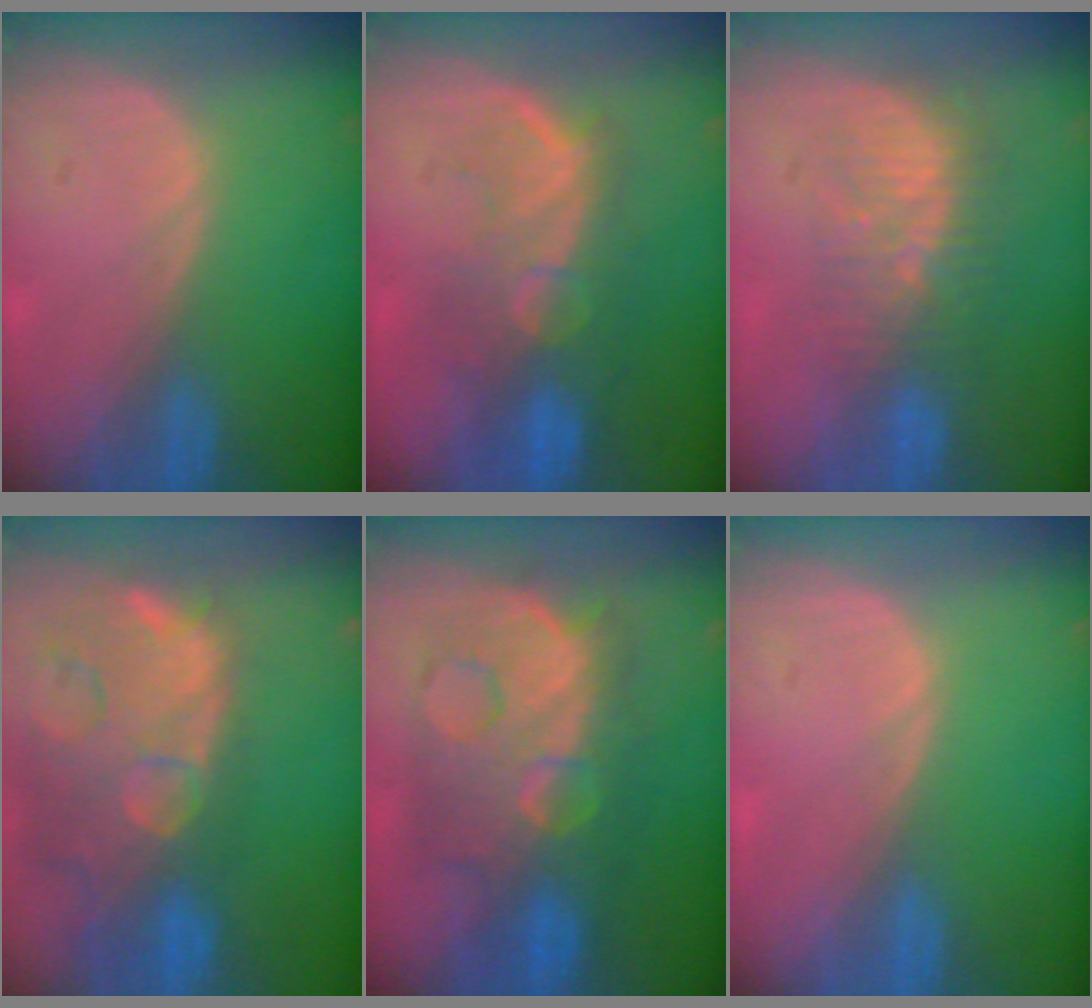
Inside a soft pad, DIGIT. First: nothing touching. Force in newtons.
{"total": 9.7, "press": 8.7, "slide": 4.3}
{"total": 7.8, "press": 7.4, "slide": 2.6}
{"total": 14.9, "press": 11.9, "slide": 9.0}
{"total": 12.3, "press": 12.2, "slide": 1.2}
{"total": 0.0}